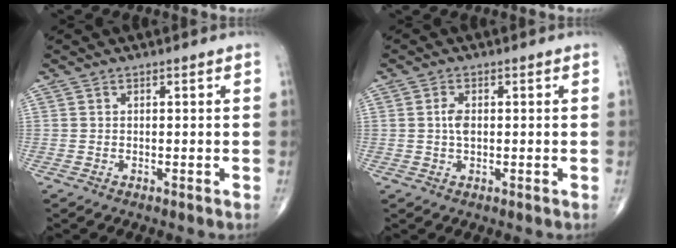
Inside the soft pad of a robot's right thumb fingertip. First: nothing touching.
{"total": 2.6, "force": [0.2, 1.4, 2.1], "torque": [-0.042, 0.001, 0.000]}